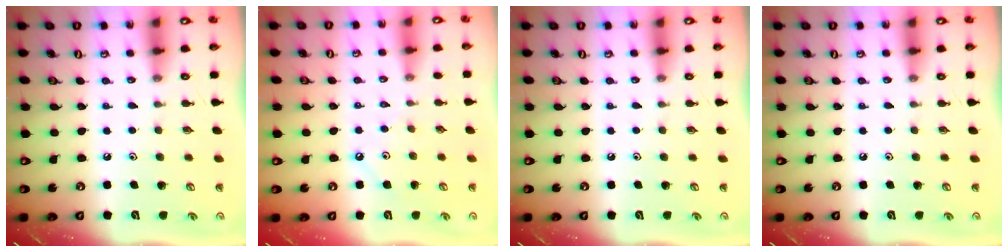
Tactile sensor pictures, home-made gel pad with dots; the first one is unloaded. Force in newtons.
{"total": 2.6, "press": 2.6, "slide": 0.4}
{"total": 0.0}
{"total": 0.0}